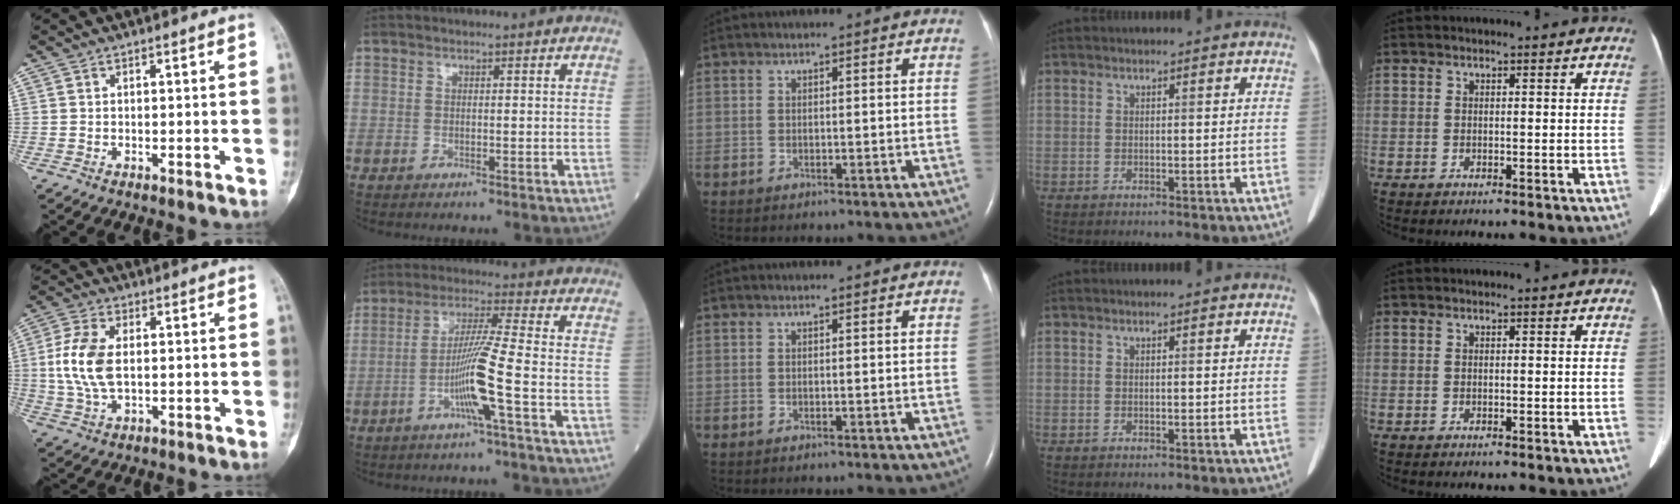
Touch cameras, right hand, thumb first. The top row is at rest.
{"thumb": {"total": 9.9, "force": [0.5, 5.5, 8.2], "torque": [-0.186, 0.003, 0.012]}, "index": {"total": 8.7, "force": [-3.2, -1.8, 7.9], "torque": [-0.156, -0.002, -0.063]}}